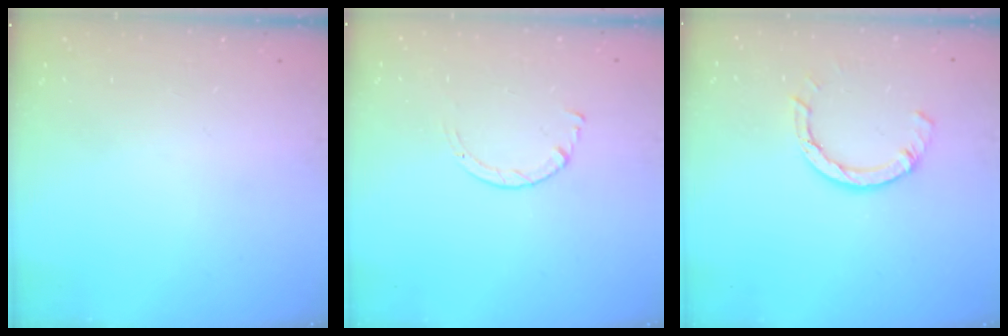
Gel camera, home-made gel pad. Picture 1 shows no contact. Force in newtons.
{"total": 1.7, "press": 1.7, "slide": 0.2}
{"total": 5.5, "press": 5.5, "slide": 0.6}